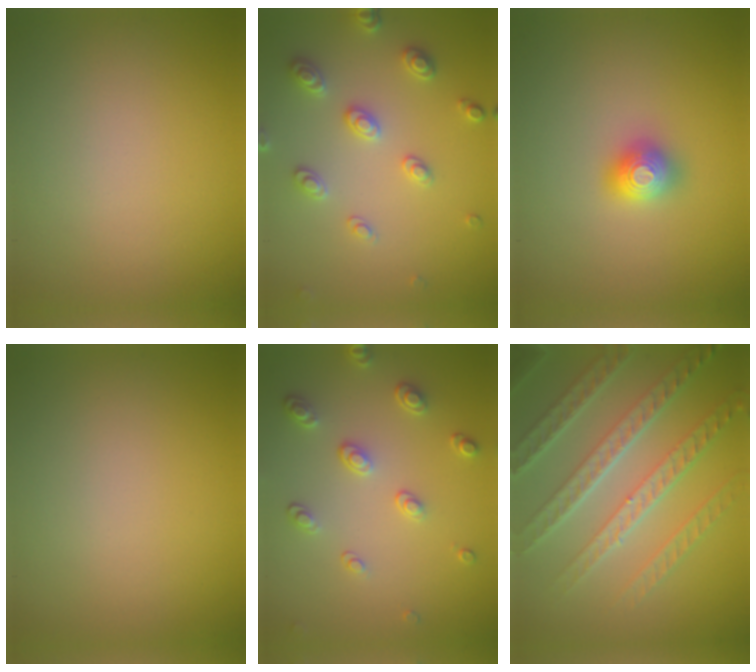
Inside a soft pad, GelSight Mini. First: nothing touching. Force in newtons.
{"total": 3.2, "press": 3.0, "slide": 0.9}
{"total": 2.0, "press": 2.0, "slide": 0.2}
{"total": 0.0}
{"total": 2.8, "press": 2.5, "slide": 1.1}
{"total": 7.5, "press": 5.5, "slide": 5.2}